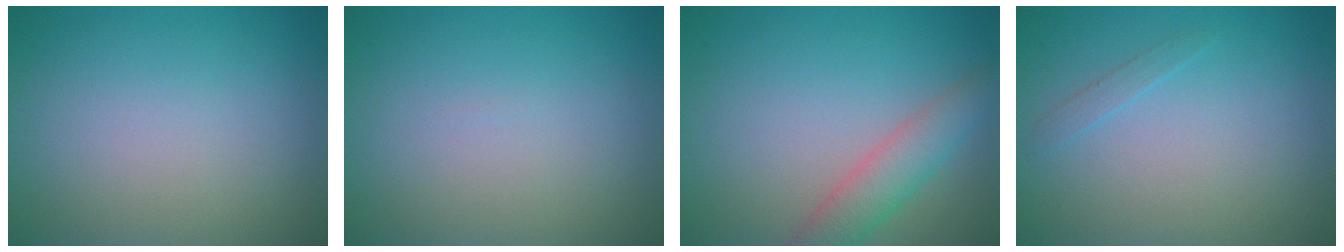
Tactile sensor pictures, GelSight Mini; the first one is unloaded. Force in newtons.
{"total": 0.0}
{"total": 3.5, "press": 3.5, "slide": 0.1}
{"total": 0.7, "press": 0.7, "slide": 0.0}